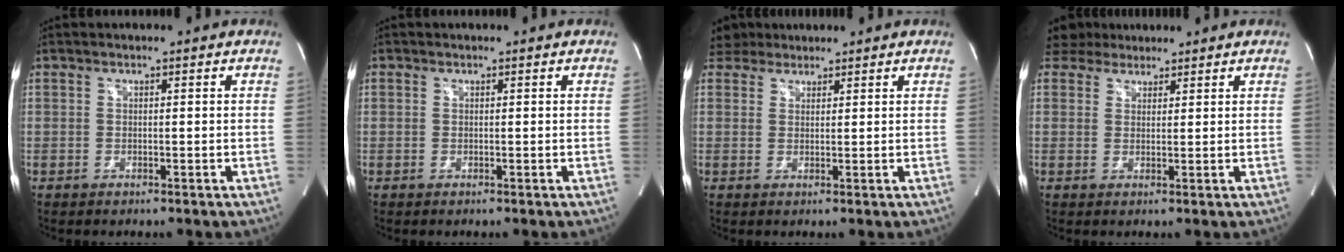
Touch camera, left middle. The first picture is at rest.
{"total": 2.0, "force": [-1.0, -1.6, -0.8], "torque": [0.023, -0.014, -0.019]}
{"total": 3.5, "force": [3.0, 1.8, 0.1], "torque": [-0.007, 0.021, 0.053]}
{"total": 4.5, "force": [3.7, 2.4, 0.8], "torque": [-0.015, 0.023, 0.065]}